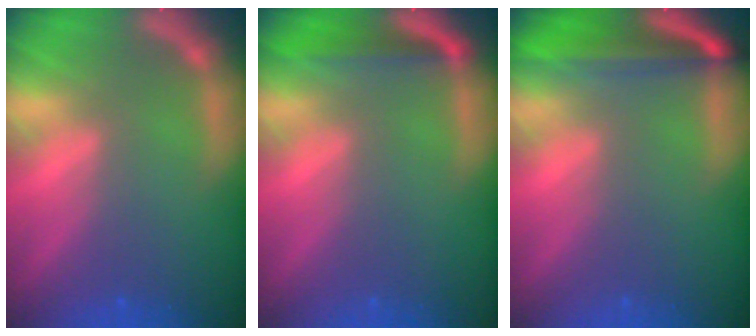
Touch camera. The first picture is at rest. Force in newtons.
{"total": 3.0}
{"total": 6.6}